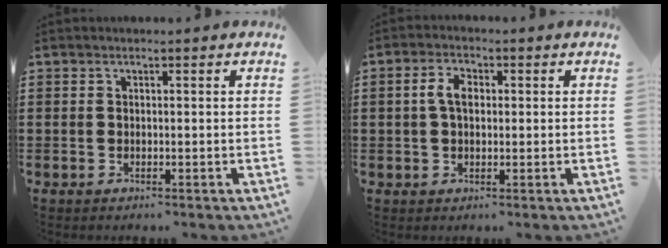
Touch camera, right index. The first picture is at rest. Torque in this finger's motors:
{"motor_torque": [0.77, -0.20, 0.29, 0.12]}